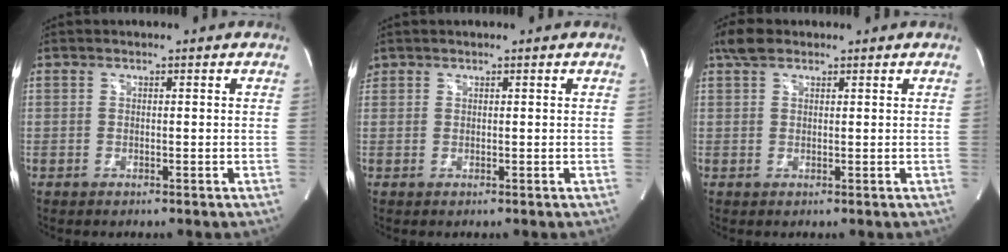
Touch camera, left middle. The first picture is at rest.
{"total": 0.9, "force": [0.7, 0.6, 0.0], "torque": [0.002, 0.014, 0.013]}
{"total": 2.8, "force": [2.0, 1.4, 1.3], "torque": [-0.031, 0.014, 0.040]}